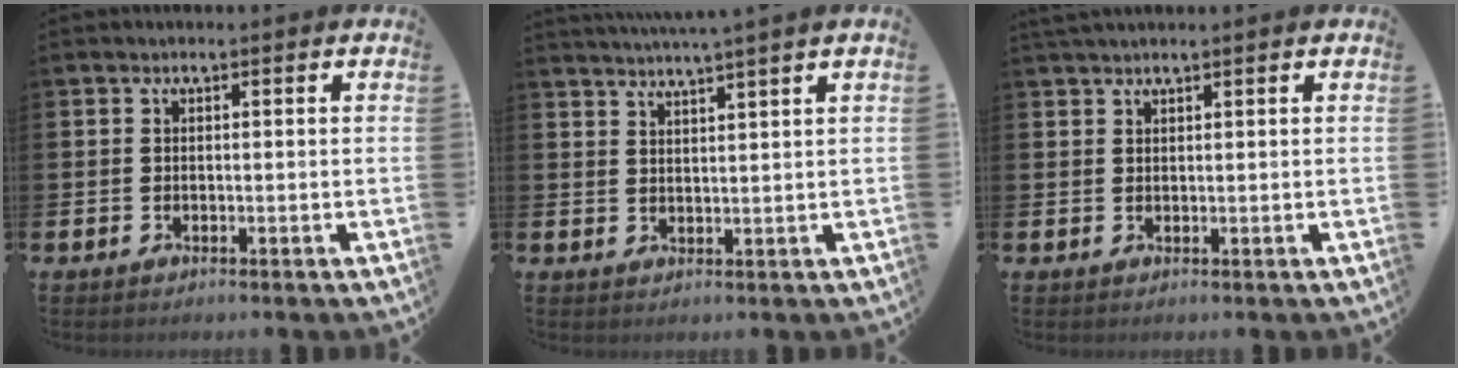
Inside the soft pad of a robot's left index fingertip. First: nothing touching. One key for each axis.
{"total": 3.2, "fx": 2.9, "fy": -1.2, "fz": 0.3, "tx": -0.018, "ty": -0.012, "tz": 0.054}
{"total": 1.3, "fx": 1.3, "fy": 0.0, "fz": 0.4, "tx": -0.008, "ty": 0.001, "tz": 0.024}